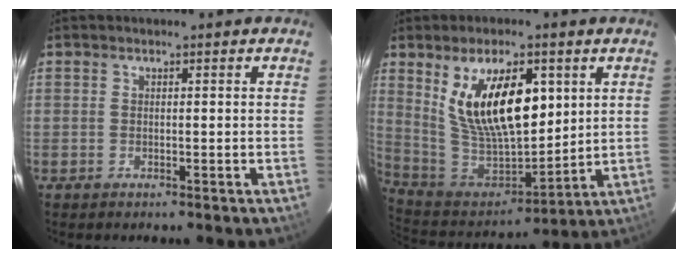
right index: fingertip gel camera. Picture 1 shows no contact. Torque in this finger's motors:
{"motor_torque": [0.89, 0.47, 1.05, 0.21]}